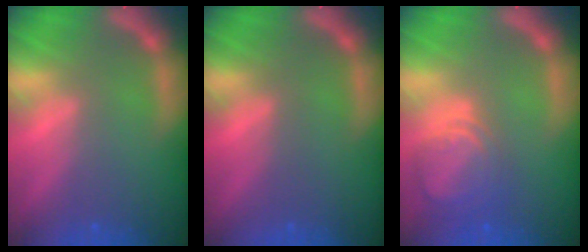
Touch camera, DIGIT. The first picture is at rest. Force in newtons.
{"total": 0.0}
{"total": 5.6}